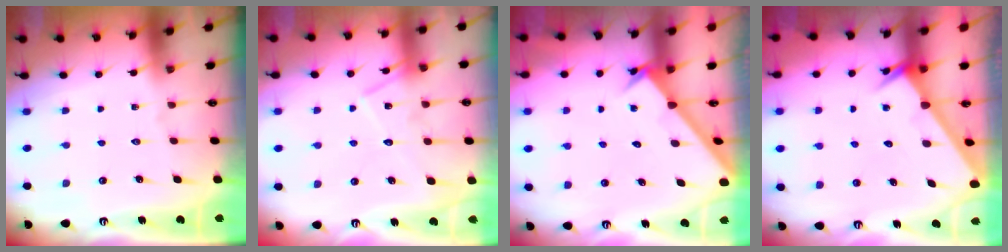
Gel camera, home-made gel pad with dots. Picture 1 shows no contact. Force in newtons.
{"total": 13.2, "press": 13.2, "slide": 0.8}
{"total": 2.1, "press": 2.1, "slide": 0.2}
{"total": 2.7, "press": 2.7, "slide": 0.0}